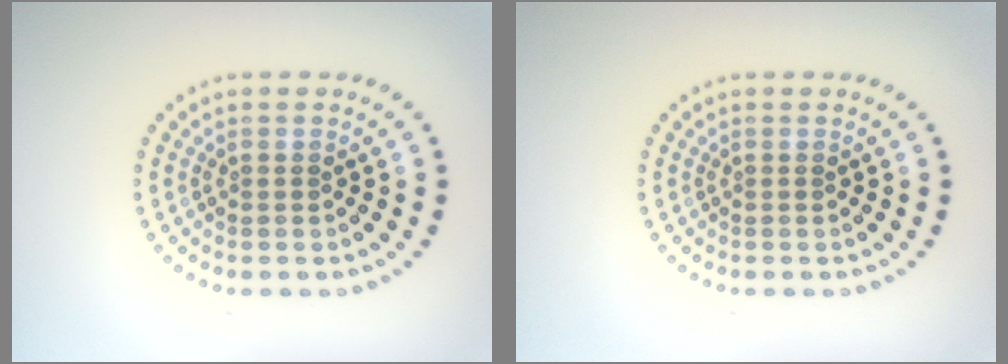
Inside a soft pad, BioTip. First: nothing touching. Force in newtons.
{"total": 0.0}